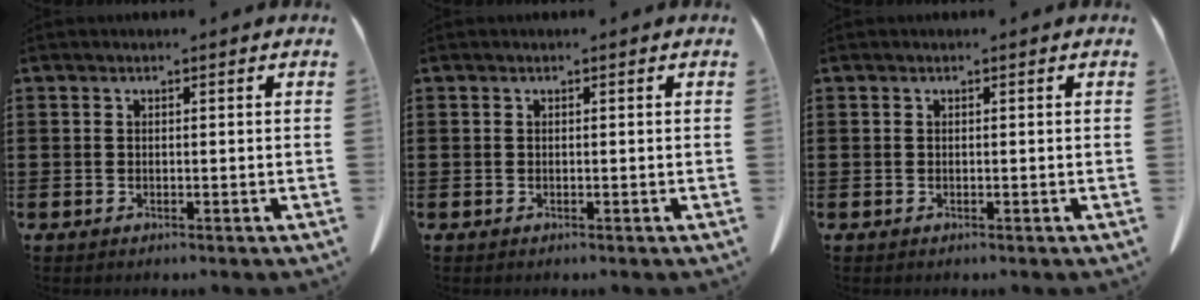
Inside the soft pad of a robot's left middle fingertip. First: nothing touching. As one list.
[{"total": 0.0}, {"total": 0.0}]